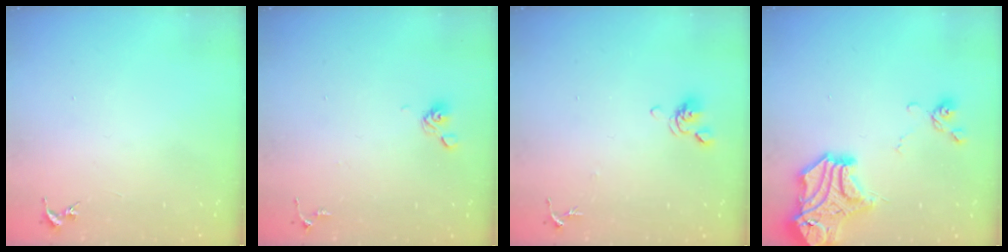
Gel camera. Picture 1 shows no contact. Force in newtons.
{"total": 6.3, "press": 6.0, "slide": 2.1}
{"total": 6.9, "press": 6.7, "slide": 1.6}
{"total": 18.9, "press": 18.7, "slide": 2.7}